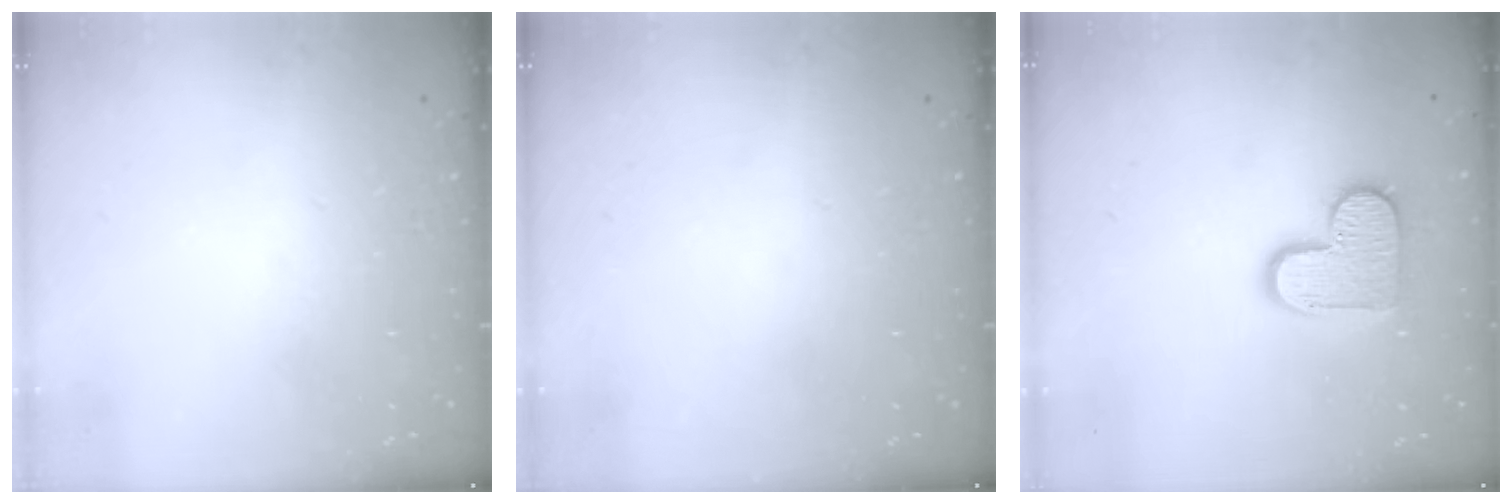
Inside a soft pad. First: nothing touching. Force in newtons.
{"total": 0.0}
{"total": 12.0, "press": 12.0, "slide": 0.7}